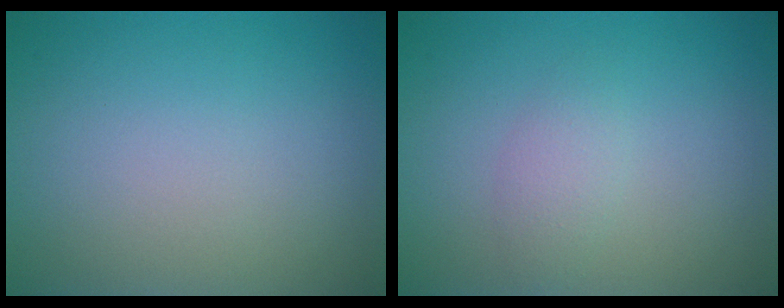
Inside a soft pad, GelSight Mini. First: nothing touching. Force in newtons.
{"total": 1.5, "press": 1.5, "slide": 0.1}